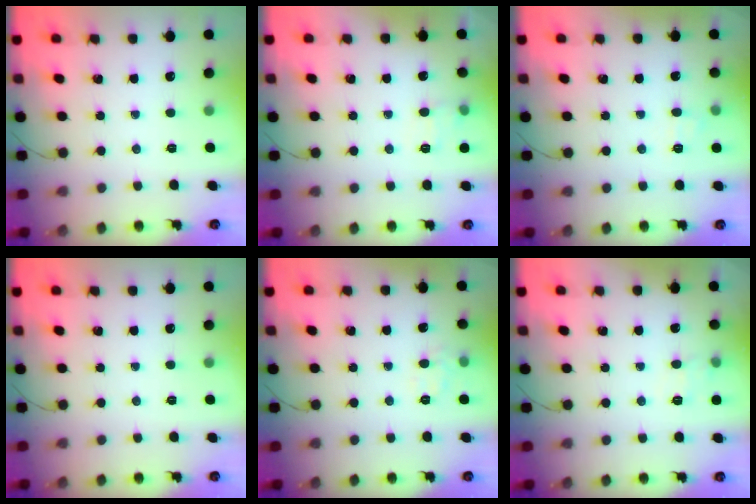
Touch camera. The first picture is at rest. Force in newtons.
{"total": 5.9, "press": 5.6, "slide": 1.9}
{"total": 5.7, "press": 5.4, "slide": 1.6}
{"total": 0.0}
{"total": 4.3, "press": 4.1, "slide": 1.3}
{"total": 4.9, "press": 4.5, "slide": 1.7}